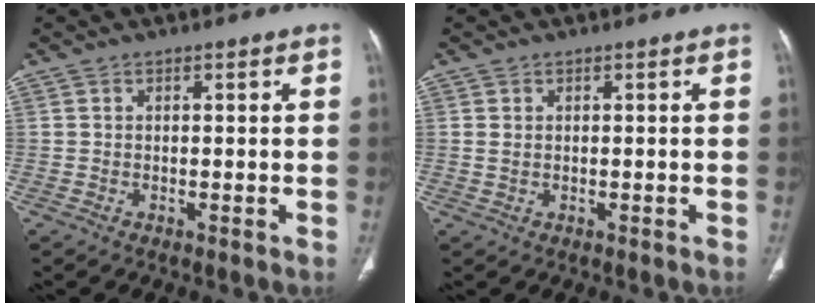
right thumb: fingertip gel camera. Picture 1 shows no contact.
{"total": 1.0, "force": [0.3, 0.8, 0.5], "torque": [-0.006, 0.001, 0.010]}